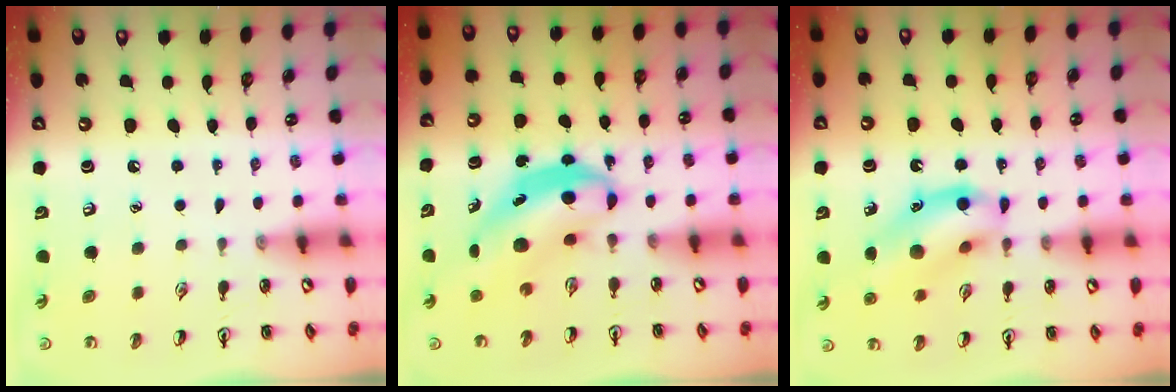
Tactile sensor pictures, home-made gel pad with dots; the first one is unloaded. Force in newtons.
{"total": 5.4, "press": 5.3, "slide": 0.8}
{"total": 14.5, "press": 14.1, "slide": 3.2}